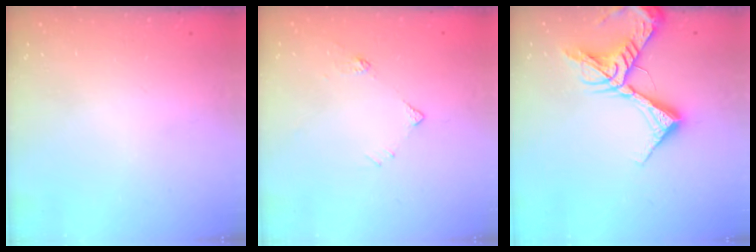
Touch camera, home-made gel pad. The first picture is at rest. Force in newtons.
{"total": 5.4, "press": 5.3, "slide": 0.8}
{"total": 14.6, "press": 14.5, "slide": 1.6}